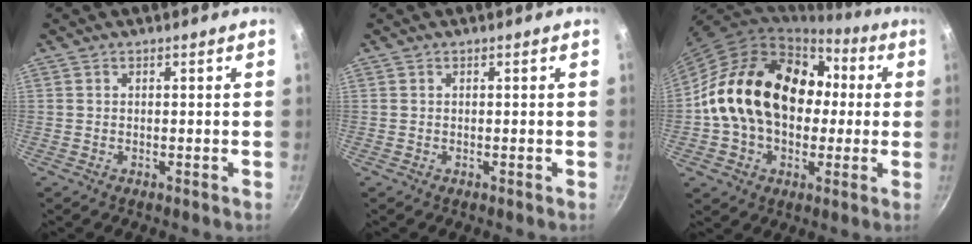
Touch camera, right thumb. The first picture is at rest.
{"total": 0.0}
{"total": 23.0, "force": [1.6, 16.6, 15.8], "torque": [-0.240, 0.047, 0.027]}